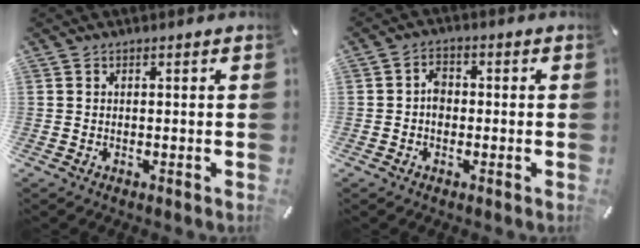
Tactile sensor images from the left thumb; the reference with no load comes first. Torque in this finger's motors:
{"motor_torque": [0.53, 1.07, -0.05, -0.32, 0.14]}